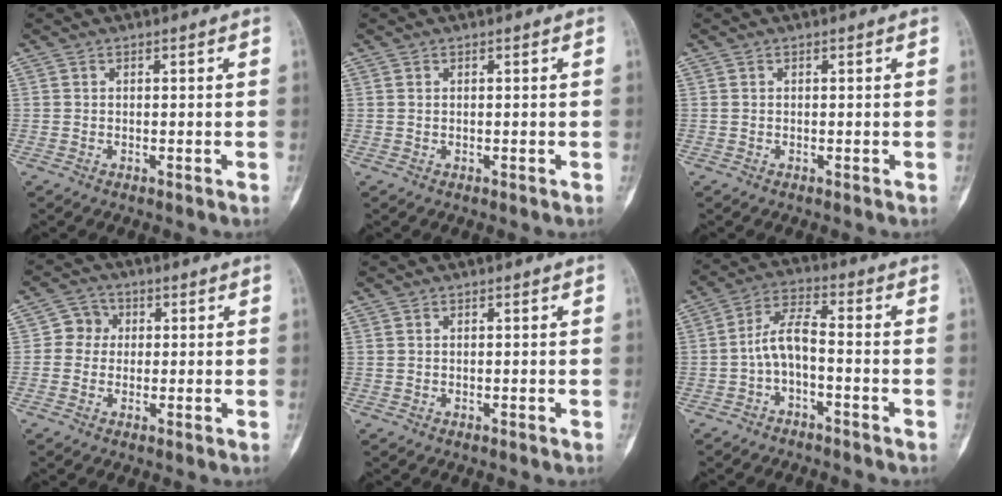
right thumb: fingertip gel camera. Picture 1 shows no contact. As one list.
[{"total": 0.0}, {"total": 0.0}, {"total": 4.3, "force": [0.4, 4.1, 1.2], "torque": [0.014, 0.009, -0.005]}, {"total": 0.0}, {"total": 6.3, "force": [-2.1, 2.3, 5.4], "torque": [-0.108, 0.038, -0.048]}]